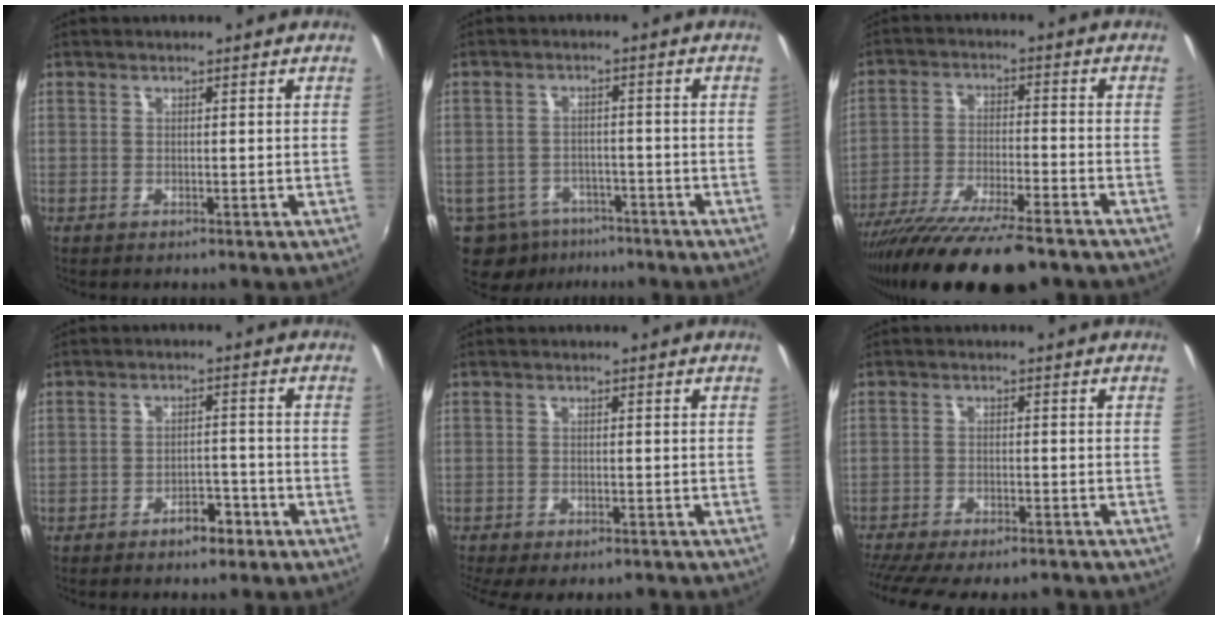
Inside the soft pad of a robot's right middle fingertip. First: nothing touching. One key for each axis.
{"total": 10.1, "fx": -6.6, "fy": 6.9, "fz": 3.2, "tx": -0.098, "ty": -0.001, "tz": -0.090}
{"total": 18.6, "fx": -14.9, "fy": 2.8, "fz": 10.7, "tx": -0.211, "ty": -0.051, "tz": -0.249}
{"total": 4.5, "fx": -3.2, "fy": 1.9, "fz": 2.5, "tx": -0.046, "ty": 0.007, "tz": -0.040}
{"total": 7.4, "fx": -6.0, "fy": 1.9, "fz": 3.9, "tx": -0.089, "ty": -0.031, "tz": -0.091}
{"total": 14.3, "fx": -12.2, "fy": 3.1, "fz": 6.8, "tx": -0.146, "ty": -0.042, "tz": -0.183}